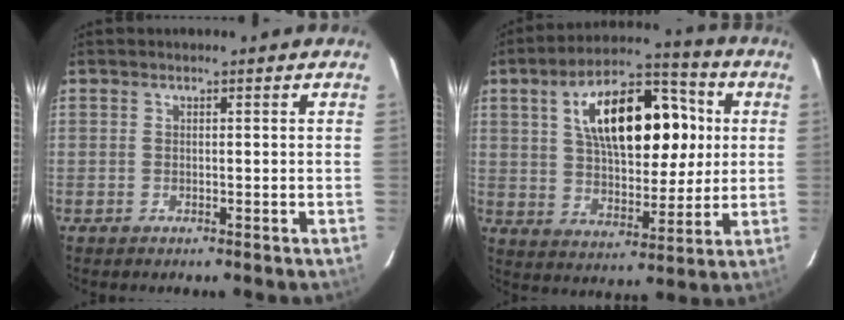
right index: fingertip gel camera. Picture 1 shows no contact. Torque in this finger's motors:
{"motor_torque": [0.88, -0.05, 1.05, 0.21]}